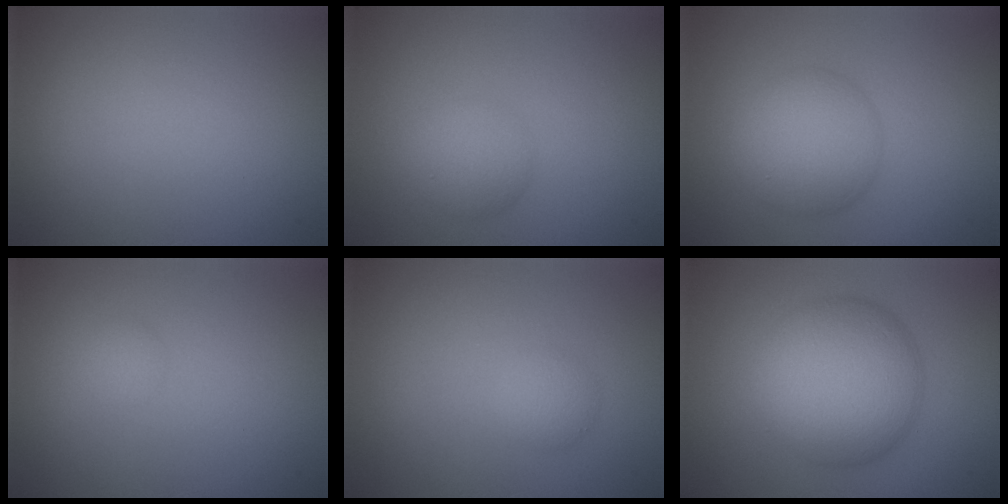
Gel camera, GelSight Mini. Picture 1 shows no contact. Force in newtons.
{"total": 2.7, "press": 2.7, "slide": 0.1}
{"total": 5.5, "press": 5.5, "slide": 0.1}
{"total": 1.0, "press": 1.0, "slide": 0.0}
{"total": 1.4, "press": 1.4, "slide": 0.0}
{"total": 9.2, "press": 9.2, "slide": 0.3}